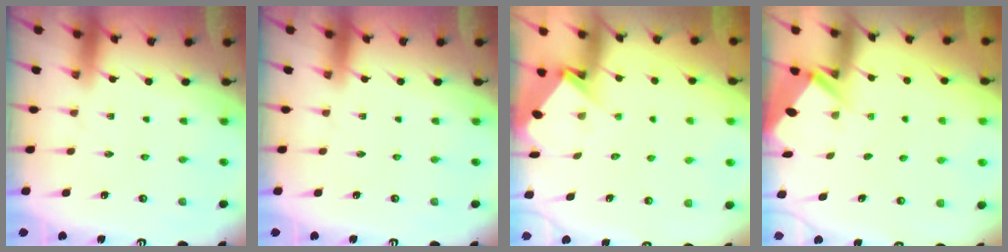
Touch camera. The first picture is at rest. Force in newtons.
{"total": 0.0}
{"total": 5.1, "press": 5.1, "slide": 0.5}
{"total": 2.8, "press": 2.8, "slide": 0.4}